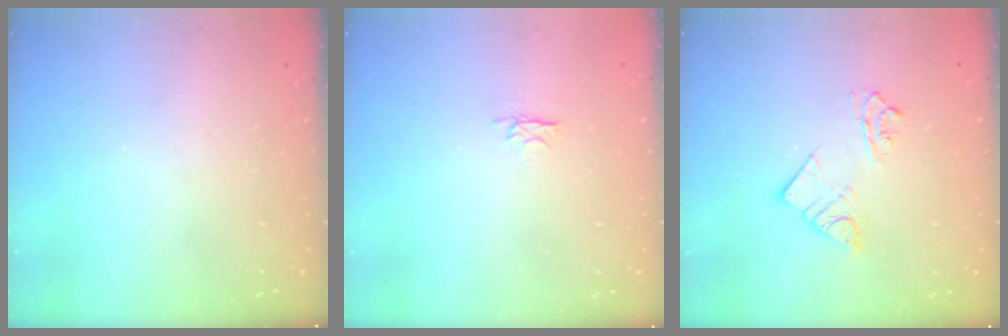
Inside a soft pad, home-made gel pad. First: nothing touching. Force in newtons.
{"total": 2.8, "press": 2.7, "slide": 0.4}
{"total": 7.1, "press": 7.1, "slide": 0.2}